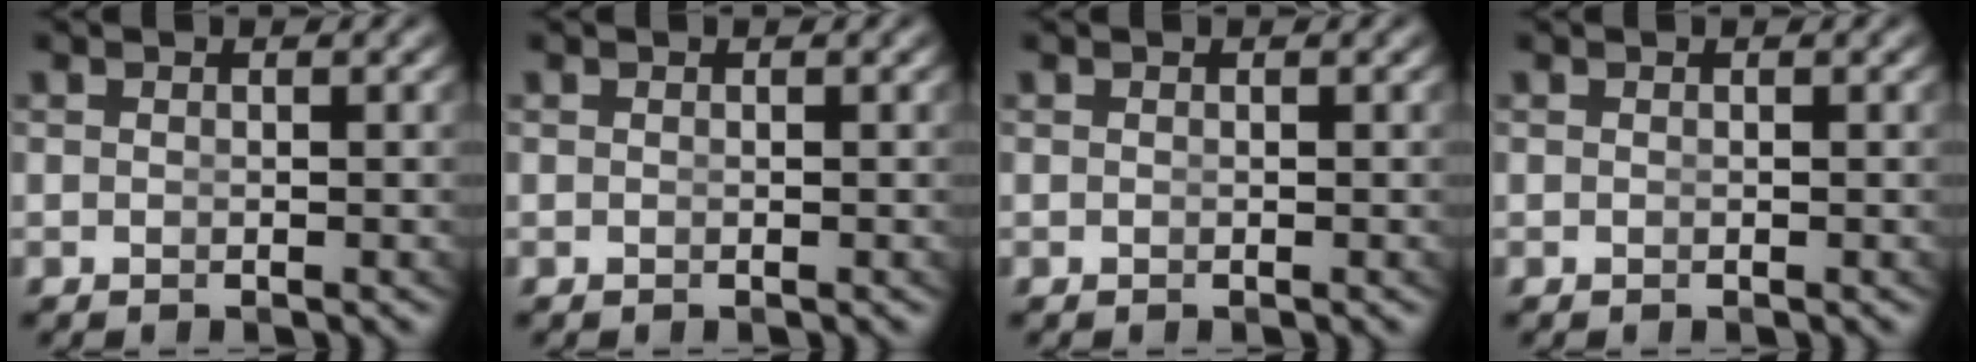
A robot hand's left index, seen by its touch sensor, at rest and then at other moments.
{"total": 0.0}
{"total": 0.0}
{"total": 0.0}